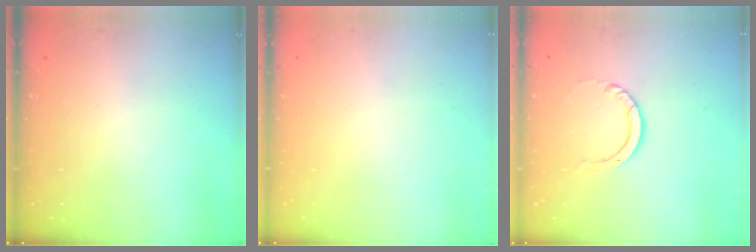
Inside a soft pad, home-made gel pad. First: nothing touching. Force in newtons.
{"total": 0.0}
{"total": 4.0, "press": 4.0, "slide": 0.2}